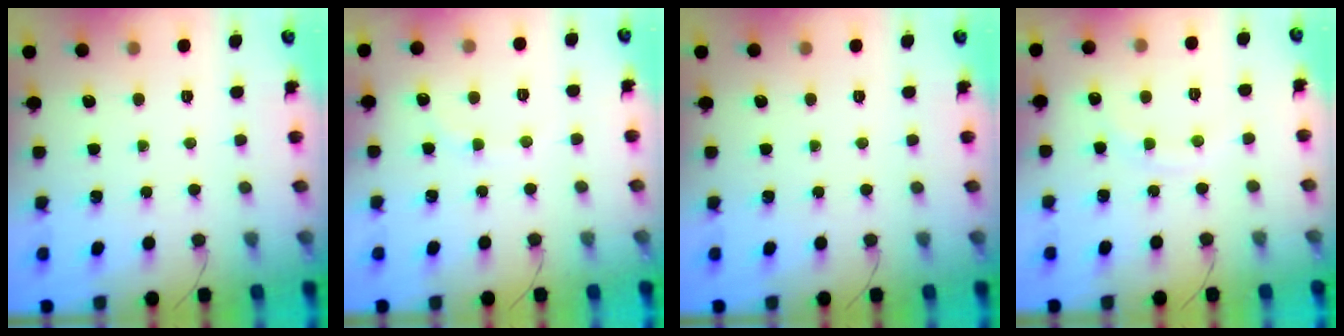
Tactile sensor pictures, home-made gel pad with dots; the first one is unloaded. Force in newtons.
{"total": 5.6, "press": 5.4, "slide": 1.4}
{"total": 0.0}
{"total": 8.4, "press": 8.3, "slide": 1.6}